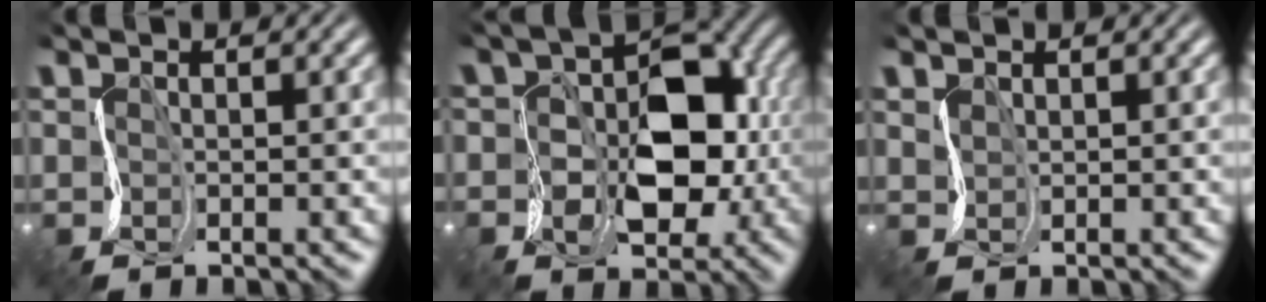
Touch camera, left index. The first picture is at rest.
{"total": 7.4, "force": [-0.7, 5.2, 5.3], "torque": [-0.092, -0.005, -0.003]}
{"total": 0.6, "force": [0.5, 0.0, -0.4], "torque": [-0.001, -0.002, 0.013]}